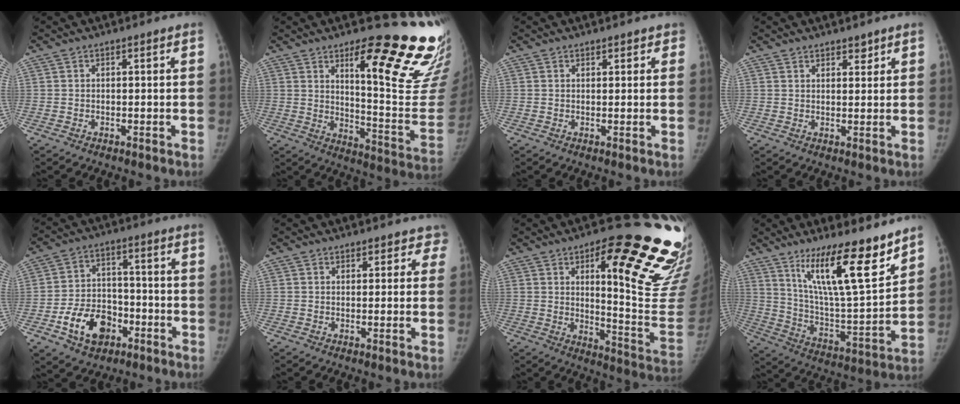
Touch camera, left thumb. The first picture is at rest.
{"total": 24.4, "force": [15.2, 5.5, 18.2], "torque": [-0.185, -0.114, 0.208]}
{"total": 1.7, "force": [1.3, 1.1, 0.4], "torque": [0.018, -0.004, 0.010]}
{"total": 2.4, "force": [1.9, 1.2, 0.8], "torque": [0.005, -0.011, 0.026]}
{"total": 11.9, "force": [-5.3, 8.3, 6.7], "torque": [-0.086, 0.030, -0.088]}
{"total": 3.6, "force": [2.9, 2.0, 0.0], "torque": [0.045, -0.012, 0.014]}
{"total": 29.0, "force": [12.6, 8.4, 24.8], "torque": [-0.213, -0.044, 0.182]}
{"total": 19.3, "force": [13.0, 3.8, 13.7], "torque": [-0.197, -0.088, 0.227]}